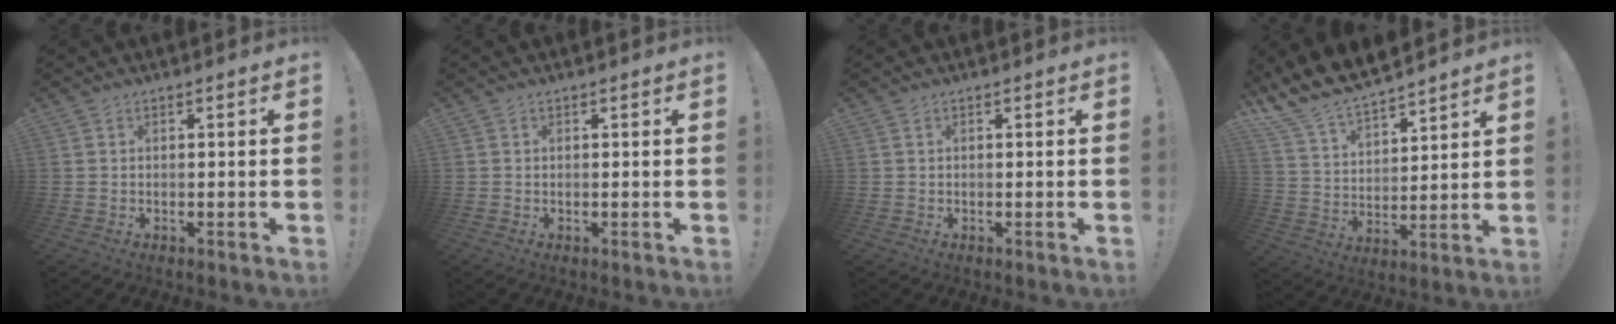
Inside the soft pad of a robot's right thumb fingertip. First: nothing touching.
{"total": 0.0}
{"total": 0.0}
{"total": 11.8, "force": [11.0, 3.2, 3.2], "torque": [-0.087, -0.092, 0.203]}